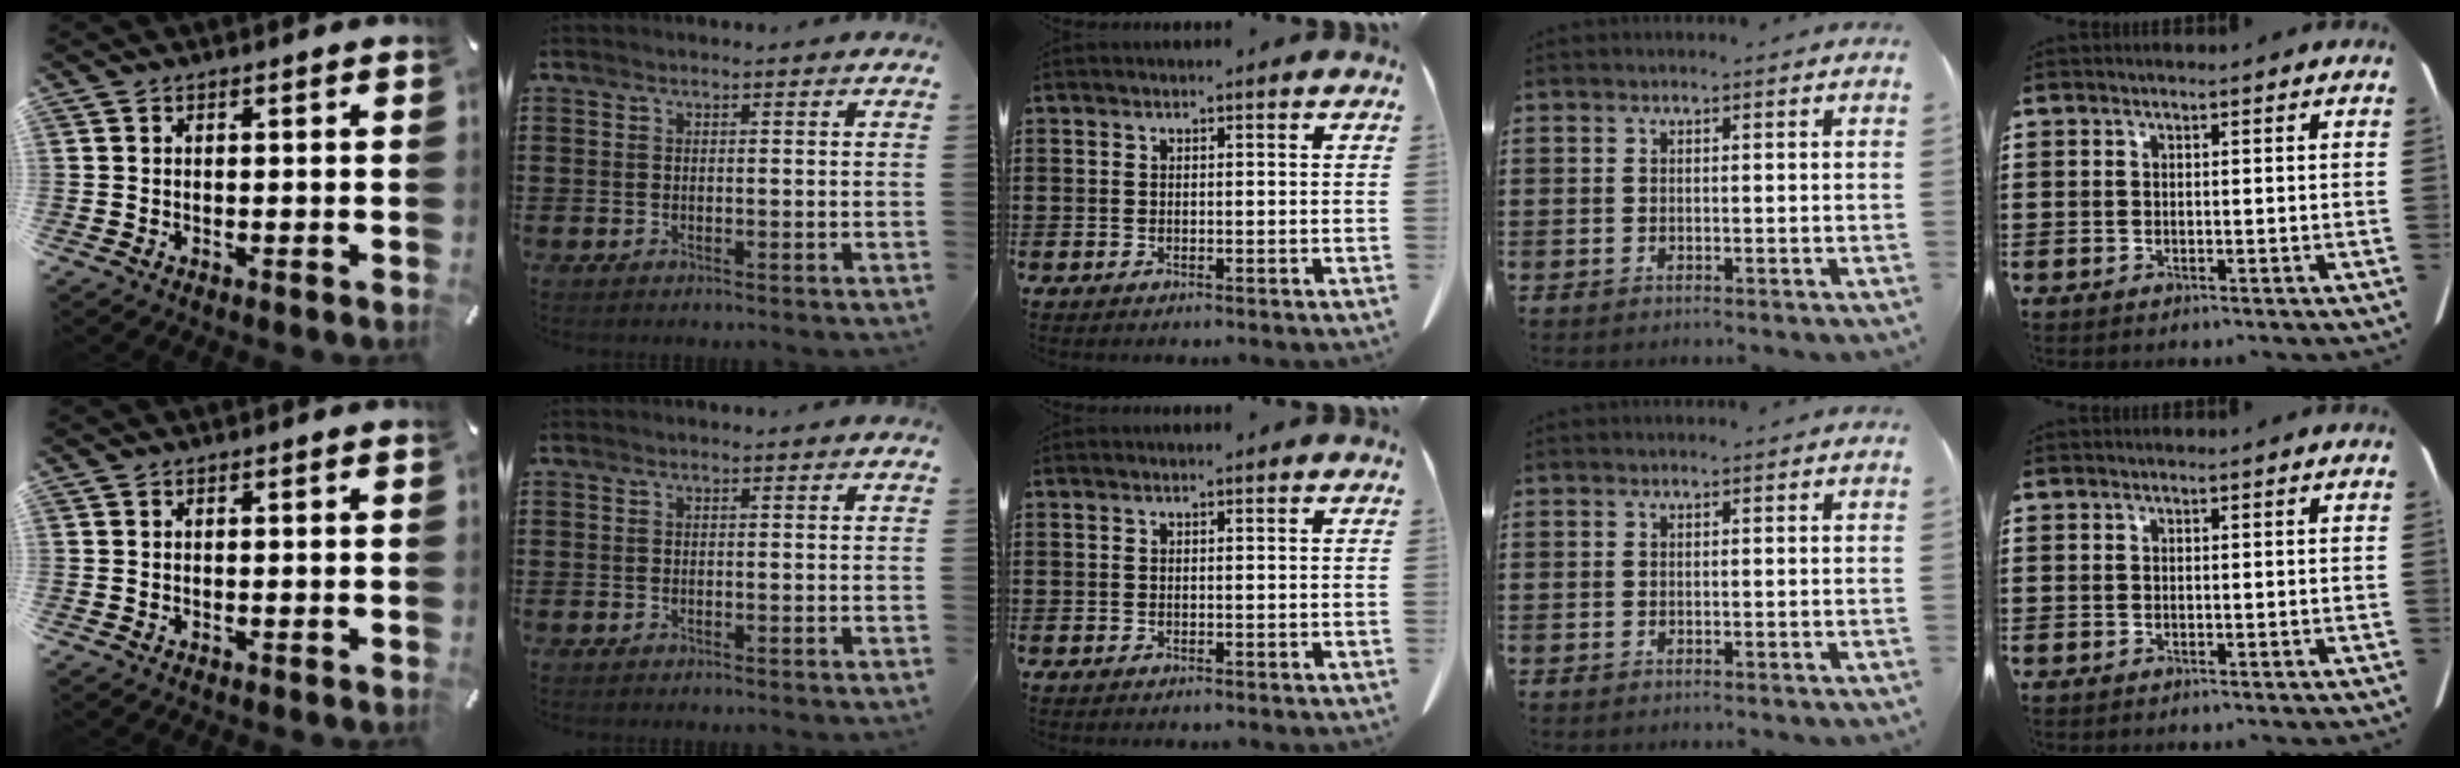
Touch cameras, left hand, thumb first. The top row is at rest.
{}